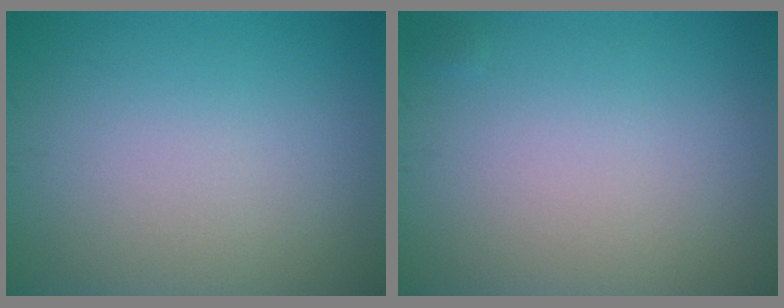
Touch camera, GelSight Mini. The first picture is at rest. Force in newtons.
{"total": 0.0}